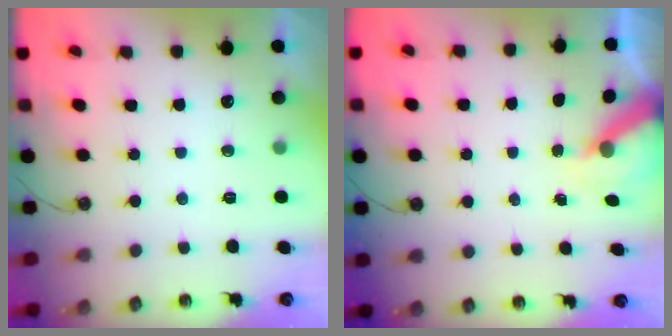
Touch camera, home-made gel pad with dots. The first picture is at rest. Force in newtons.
{"total": 6.5, "press": 6.5, "slide": 0.1}